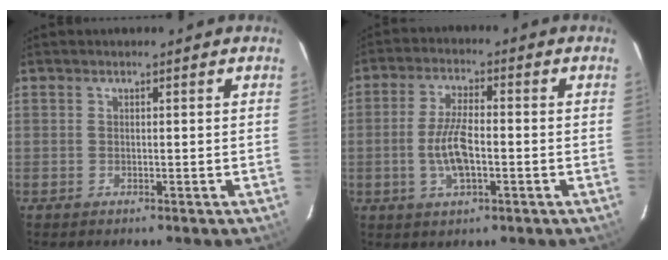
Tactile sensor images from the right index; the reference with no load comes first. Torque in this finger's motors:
{"motor_torque": [0.35, -0.02, 0.20, 0.07]}